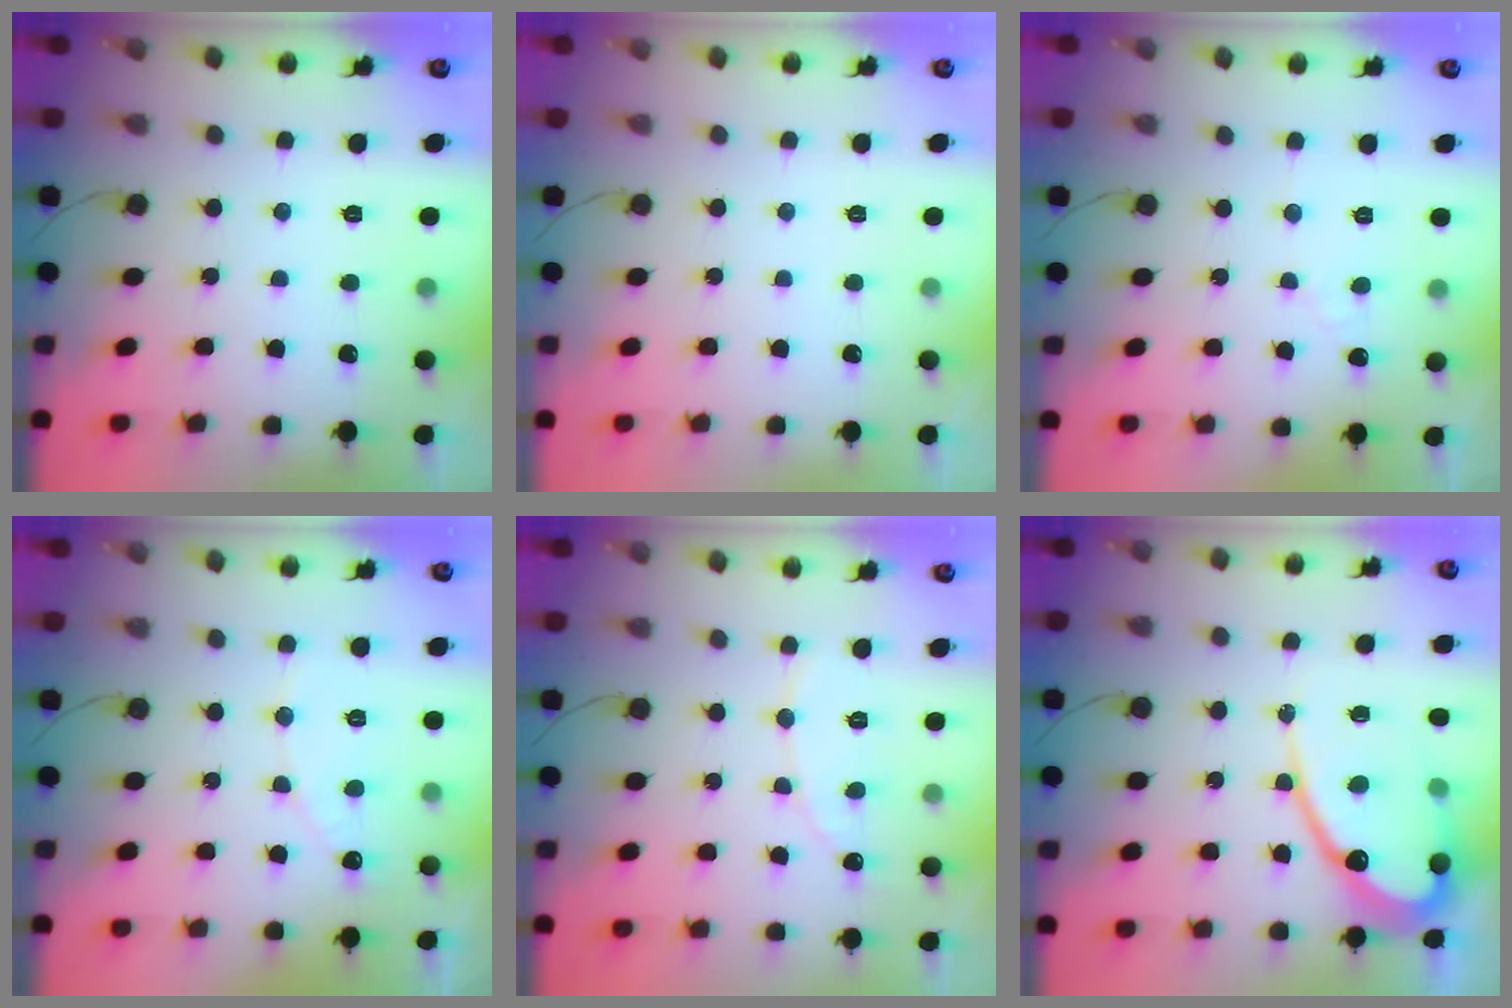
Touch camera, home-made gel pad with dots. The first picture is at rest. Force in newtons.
{"total": 0.0}
{"total": 2.8, "press": 2.8, "slide": 0.2}
{"total": 5.7, "press": 5.7, "slide": 0.5}
{"total": 6.4, "press": 6.4, "slide": 0.4}
{"total": 16.8, "press": 16.8, "slide": 1.1}